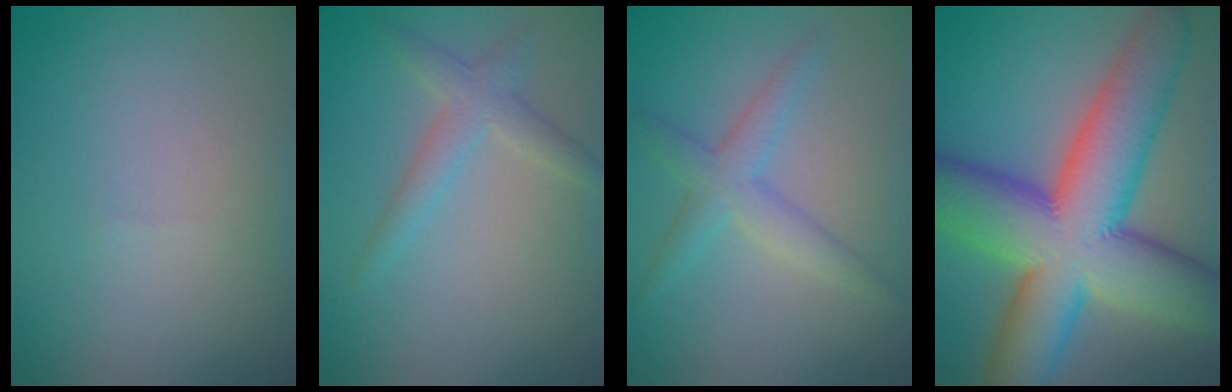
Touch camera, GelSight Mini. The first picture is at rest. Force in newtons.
{"total": 2.4, "press": 2.4, "slide": 0.2}
{"total": 2.9, "press": 2.9, "slide": 0.1}
{"total": 15.9, "press": 15.8, "slide": 0.4}